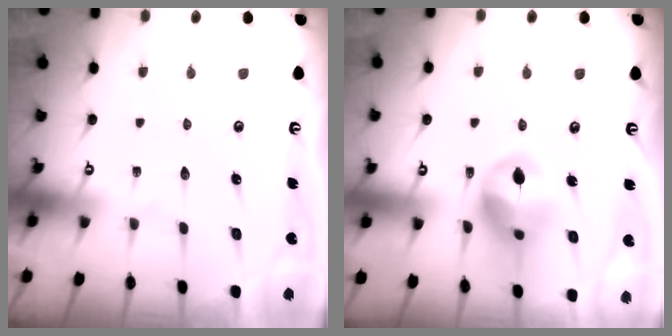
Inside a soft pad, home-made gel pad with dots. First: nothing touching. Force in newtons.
{"total": 12.5, "press": 12.4, "slide": 1.6}